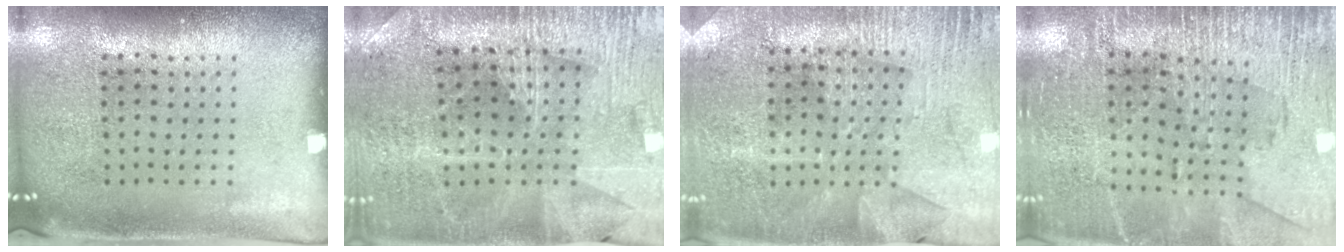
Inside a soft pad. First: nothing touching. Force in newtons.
{"total": 2.9, "press": 2.9, "slide": 0.6}
{"total": 2.8, "press": 2.7, "slide": 0.6}
{"total": 3.0, "press": 2.9, "slide": 0.6}